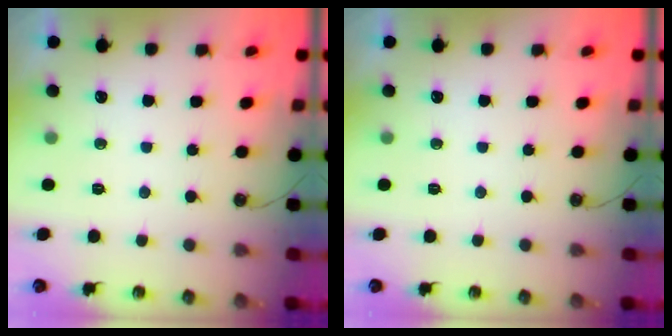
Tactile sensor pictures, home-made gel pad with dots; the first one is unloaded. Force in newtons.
{"total": 0.0}